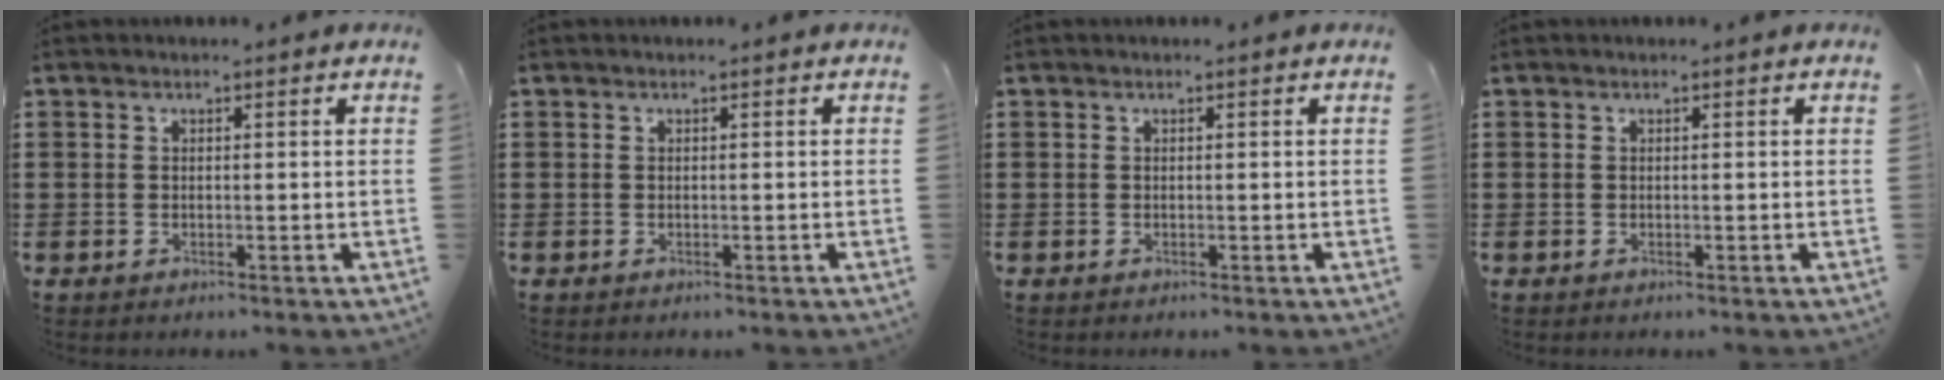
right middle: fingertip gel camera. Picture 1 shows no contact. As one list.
[{"total": 0.0}, {"total": 0.0}, {"total": 0.0}]